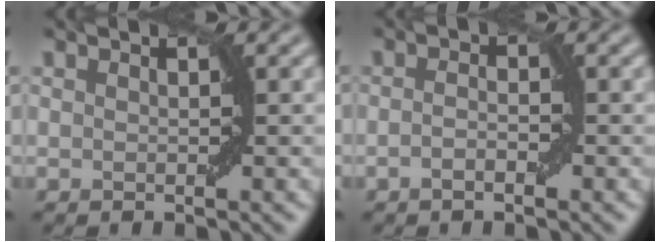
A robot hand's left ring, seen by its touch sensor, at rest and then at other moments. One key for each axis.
{"total": 1.3, "fx": -0.6, "fy": 0.3, "fz": 1.1, "tx": -0.023, "ty": 0.002, "tz": -0.013}